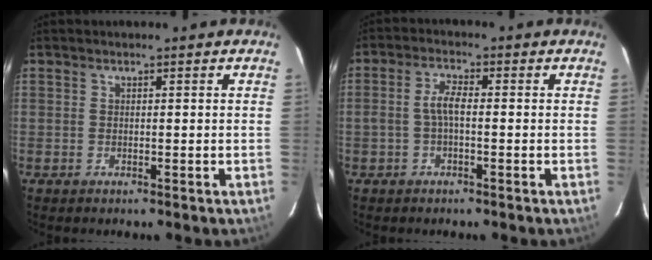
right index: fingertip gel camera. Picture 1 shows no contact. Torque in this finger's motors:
{"motor_torque": [0.48, -0.12, 0.28, 0.09]}